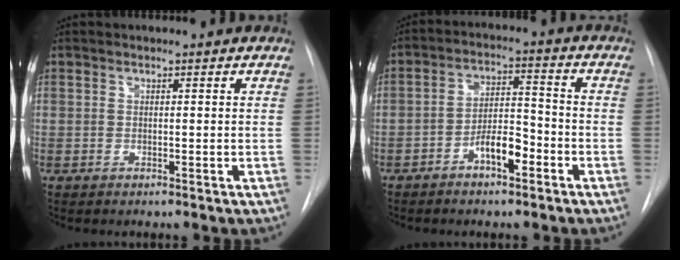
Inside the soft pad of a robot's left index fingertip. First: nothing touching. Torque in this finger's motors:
{"motor_torque": [0.21, 0.03, 0.19, 0.04]}